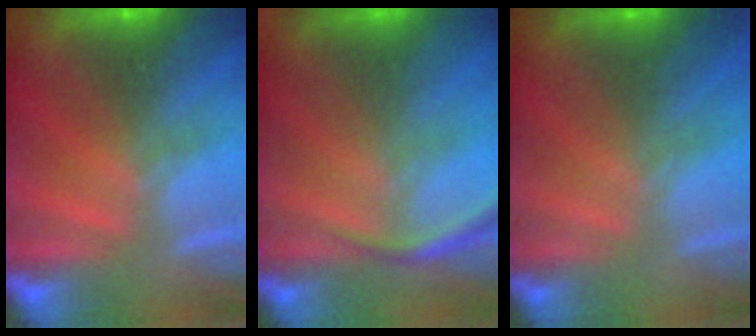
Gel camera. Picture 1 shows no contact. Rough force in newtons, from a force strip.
{"total": 2.6}
{"total": 2.5}